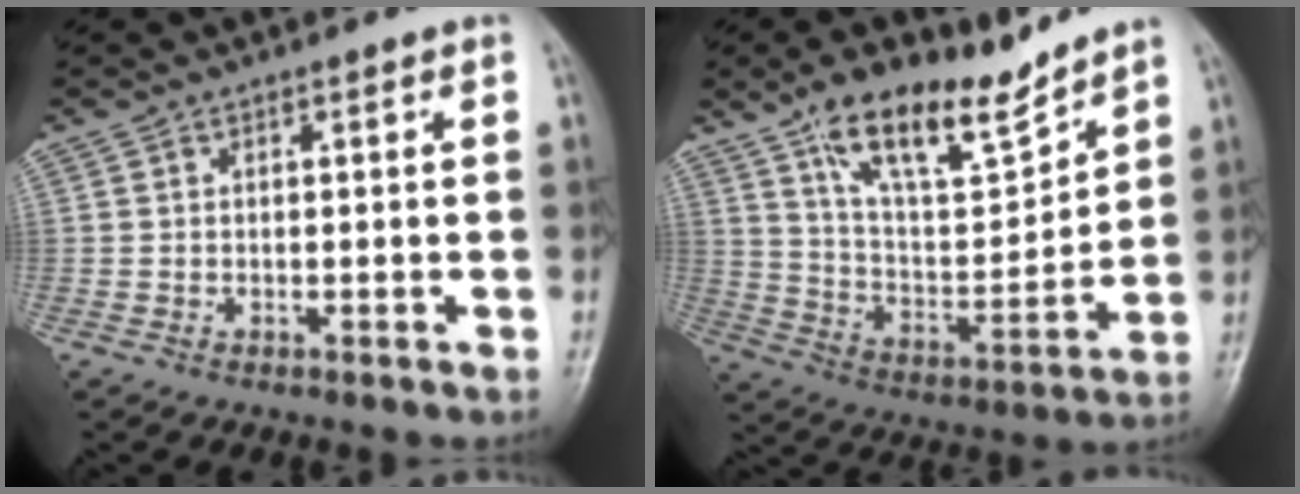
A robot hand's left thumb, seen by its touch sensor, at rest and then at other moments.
{"total": 15.6, "force": [11.5, 5.2, 9.2], "torque": [-0.127, -0.067, 0.212]}